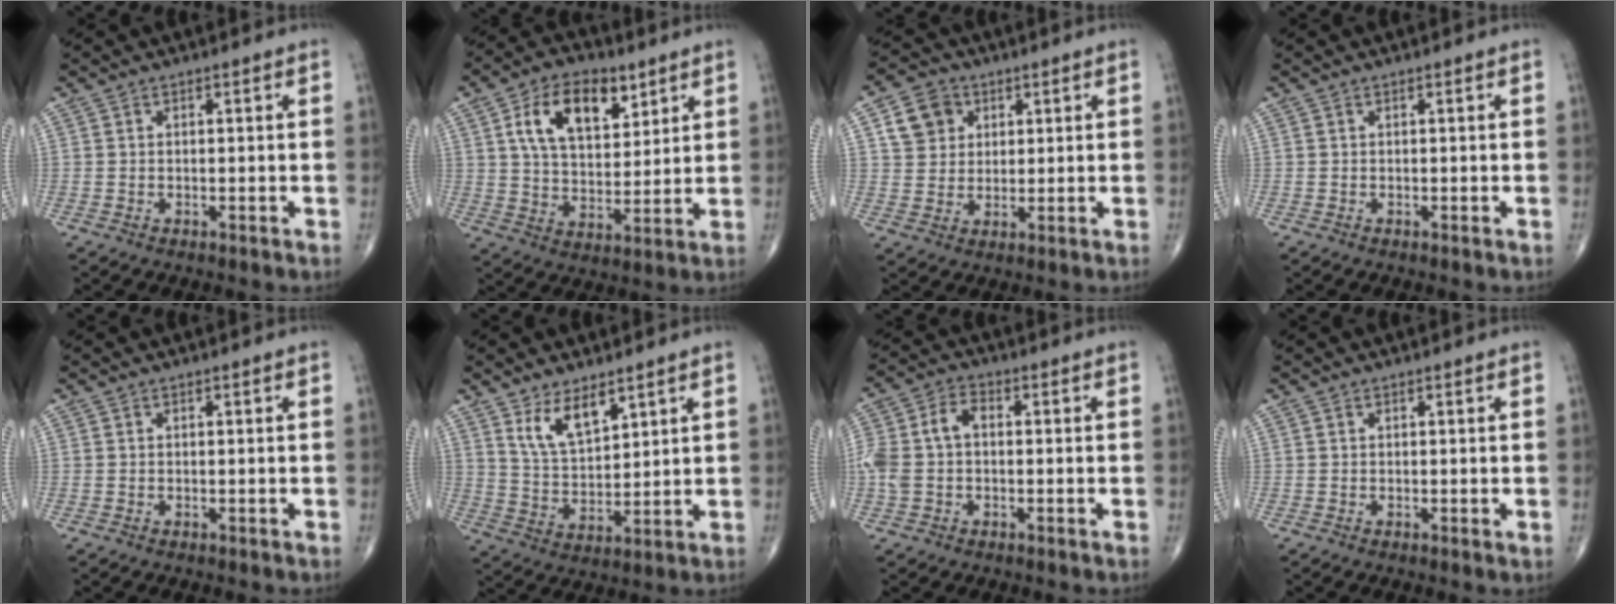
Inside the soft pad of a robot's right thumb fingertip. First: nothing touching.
{"total": 14.5, "force": [6.3, 8.3, 10.0], "torque": [-0.140, -0.021, 0.116]}
{"total": 7.5, "force": [2.8, 6.4, 2.8], "torque": [-0.023, -0.003, 0.051]}
{"total": 0.0}
{"total": 0.0}
{"total": 8.4, "force": [5.2, 3.7, 5.4], "torque": [-0.084, -0.038, 0.107]}
{"total": 7.8, "force": [-0.2, 5.1, 5.9], "torque": [-0.136, 0.029, -0.008]}
{"total": 0.5, "force": [0.1, 0.1, 0.5], "torque": [-0.011, -0.003, 0.002]}